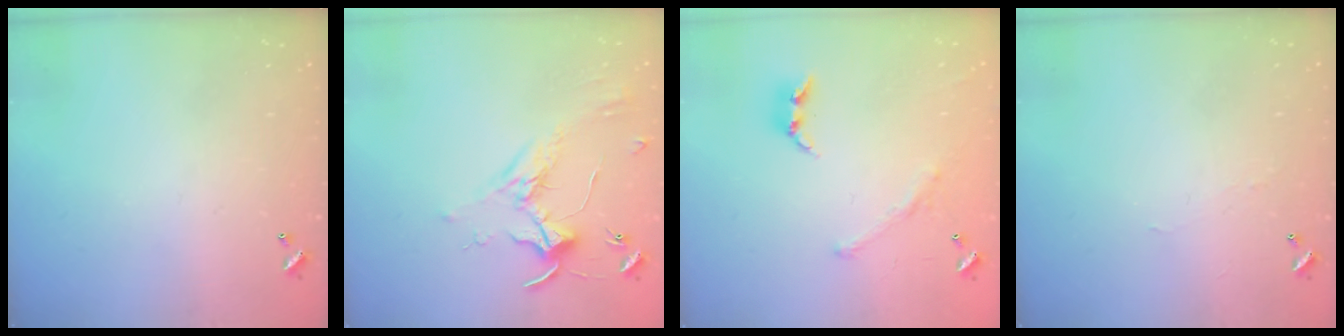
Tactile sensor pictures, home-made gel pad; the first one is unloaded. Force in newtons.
{"total": 1.8, "press": 1.8, "slide": 0.4}
{"total": 1.5, "press": 1.0, "slide": 1.2}
{"total": 1.2, "press": 1.1, "slide": 0.3}